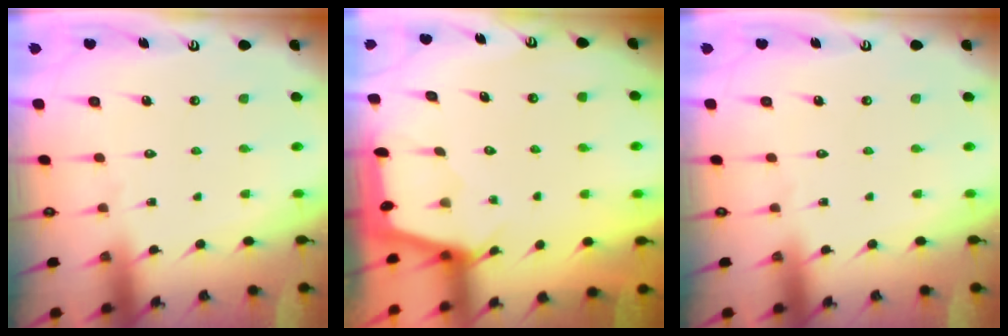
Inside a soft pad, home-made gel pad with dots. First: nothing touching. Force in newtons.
{"total": 2.3, "press": 2.3, "slide": 0.3}
{"total": 0.0}